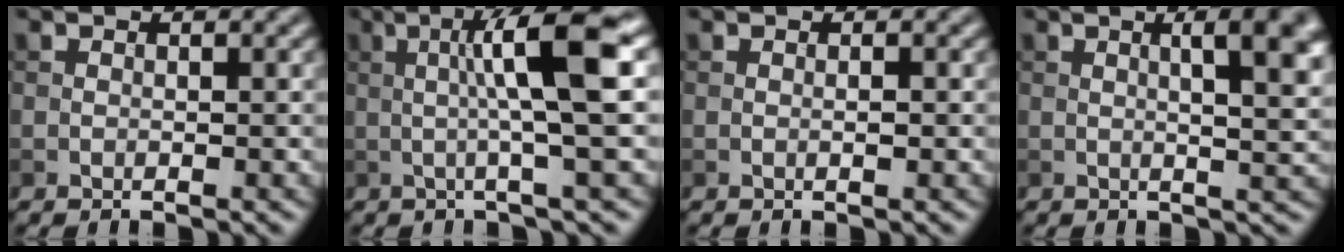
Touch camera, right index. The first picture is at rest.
{"total": 7.7, "force": [0.9, 0.7, 7.6], "torque": [-0.120, 0.014, 0.014]}
{"total": 0.7, "force": [0.0, 0.1, 0.7], "torque": [-0.012, -0.001, 0.000]}
{"total": 7.9, "force": [1.7, 2.8, 7.2], "torque": [-0.049, 0.025, 0.012]}